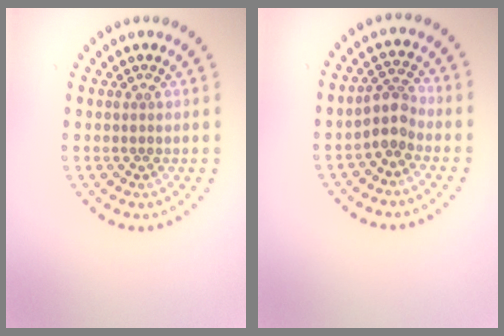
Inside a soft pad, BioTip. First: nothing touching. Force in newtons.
{"total": 2.4, "press": 2.0, "slide": 1.4}